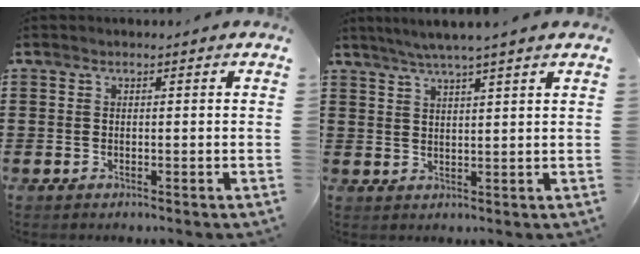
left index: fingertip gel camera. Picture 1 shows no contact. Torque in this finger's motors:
{"motor_torque": [1.48, -0.66, 0.57, 0.18]}